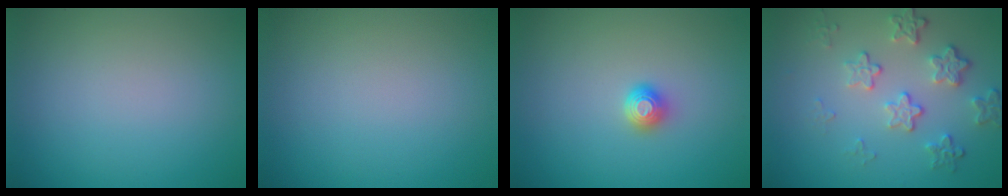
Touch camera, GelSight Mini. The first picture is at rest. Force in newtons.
{"total": 0.0}
{"total": 1.4, "press": 1.2, "slide": 0.7}
{"total": 4.1, "press": 3.1, "slide": 2.6}